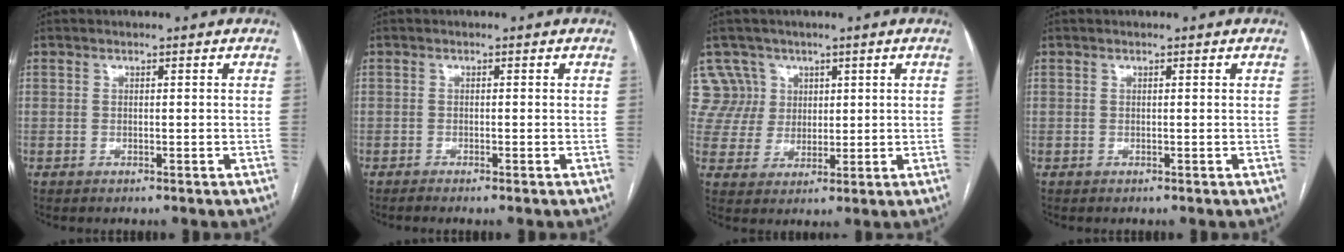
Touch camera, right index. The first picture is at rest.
{"total": 0.7, "force": [-0.5, -0.1, 0.4], "torque": [-0.011, 0.000, -0.010]}
{"total": 6.9, "force": [3.3, 5.9, -0.8], "torque": [0.021, 0.016, 0.073]}
{"total": 0.0}